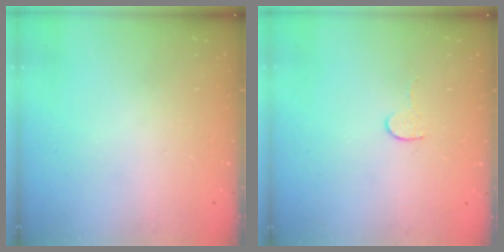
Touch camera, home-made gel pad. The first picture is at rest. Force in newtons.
{"total": 4.7, "press": 4.7, "slide": 0.4}